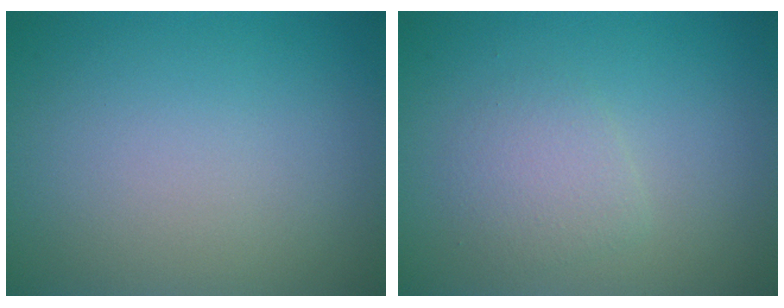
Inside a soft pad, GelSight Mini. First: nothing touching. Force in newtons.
{"total": 2.0, "press": 2.0, "slide": 0.2}